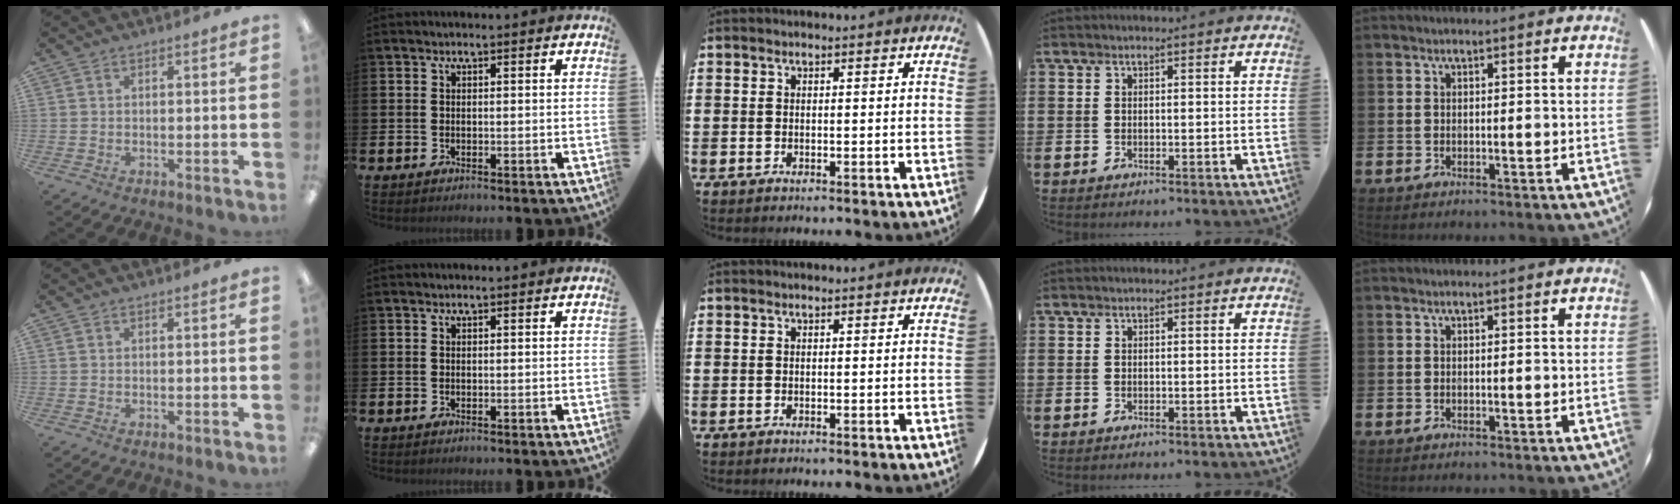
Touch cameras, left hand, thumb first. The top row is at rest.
{}